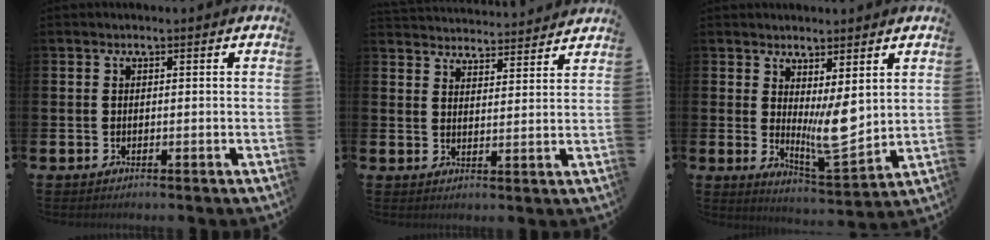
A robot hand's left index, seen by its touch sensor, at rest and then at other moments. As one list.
[{"total": 4.4, "force": [4.4, 0.3, -0.3], "torque": [-0.005, -0.035, 0.078]}, {"total": 6.1, "force": [2.3, 1.8, 5.3], "torque": [-0.076, -0.032, 0.040]}]